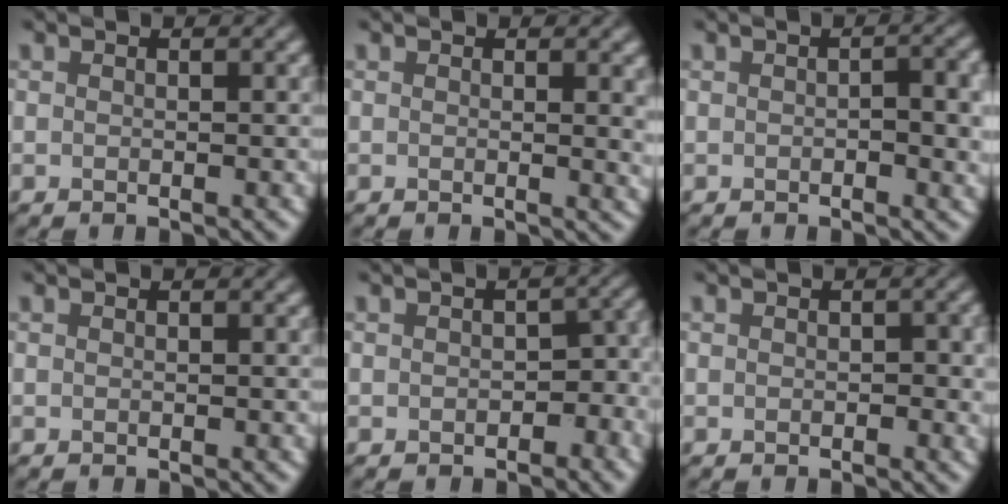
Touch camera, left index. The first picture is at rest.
{"total": 2.0, "force": [0.4, 0.6, 1.8], "torque": [-0.013, -0.002, 0.003]}
{"total": 3.9, "force": [-0.1, 1.5, 3.7], "torque": [-0.047, -0.001, -0.002]}
{"total": 0.0}
{"total": 3.1, "force": [-0.9, 2.1, 2.2], "torque": [-0.014, -0.003, -0.015]}
{"total": 1.4, "force": [-0.1, 0.8, 1.2], "torque": [-0.013, -0.003, 0.000]}